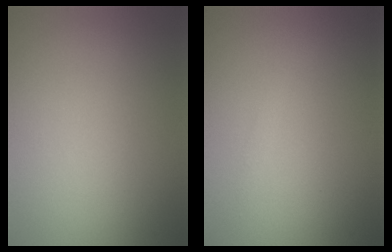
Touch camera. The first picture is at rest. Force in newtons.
{"total": 0.5, "press": 0.5, "slide": 0.1}